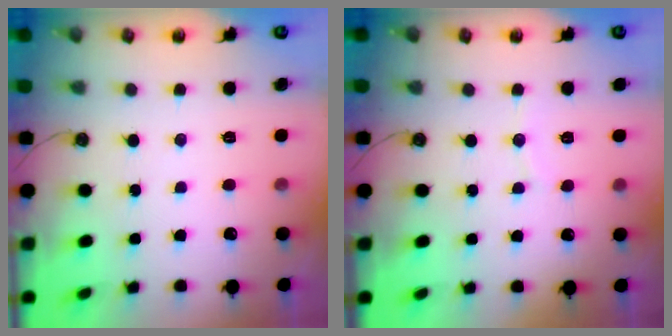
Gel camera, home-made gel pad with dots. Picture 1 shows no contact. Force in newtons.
{"total": 3.2, "press": 3.2, "slide": 0.1}